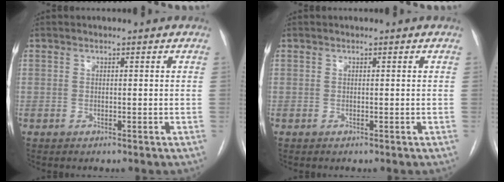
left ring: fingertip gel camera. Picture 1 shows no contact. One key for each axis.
{"total": 0.0}